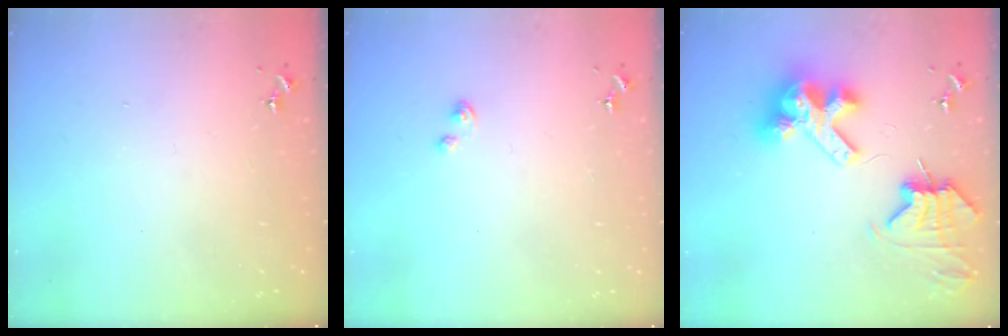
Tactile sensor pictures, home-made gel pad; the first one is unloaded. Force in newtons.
{"total": 2.2, "press": 2.2, "slide": 0.2}
{"total": 14.7, "press": 14.5, "slide": 1.8}